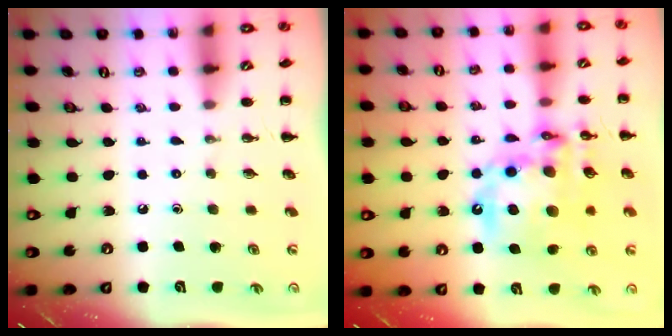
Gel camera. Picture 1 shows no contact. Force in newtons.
{"total": 19.9, "press": 19.4, "slide": 4.5}